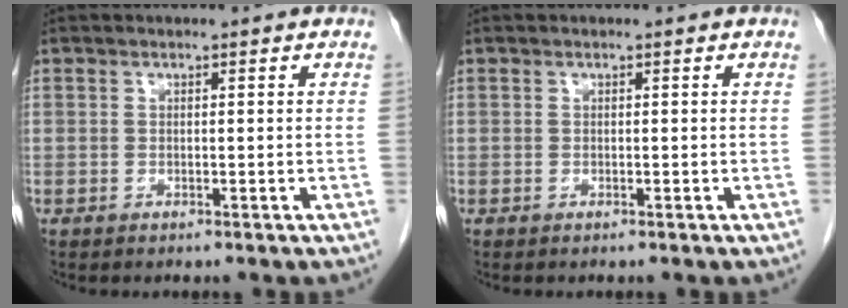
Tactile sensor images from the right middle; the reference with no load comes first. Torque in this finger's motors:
{"motor_torque": [-0.06, -0.11, -0.02, -0.01]}